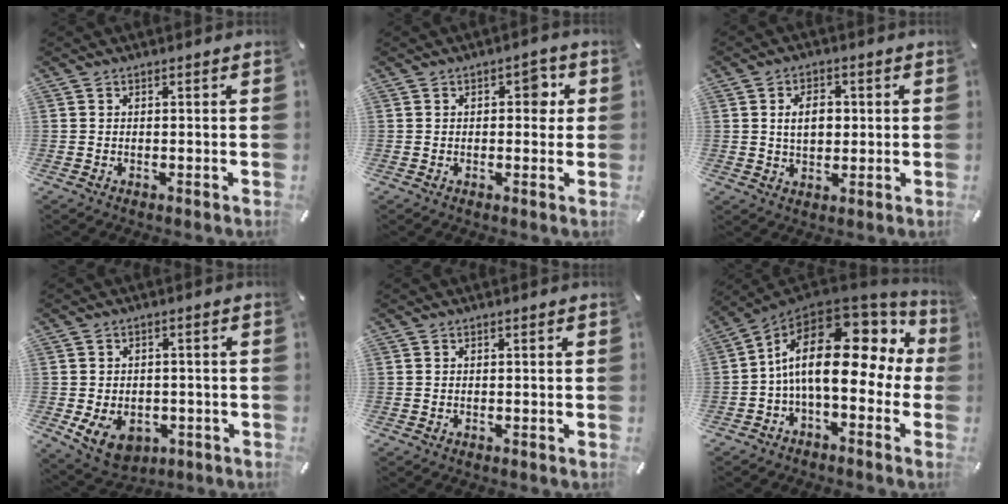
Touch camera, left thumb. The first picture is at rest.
{"total": 4.4, "force": [0.7, 2.5, 3.5], "torque": [-0.032, -0.003, 0.000]}
{"total": 6.3, "force": [0.8, 4.6, 4.3], "torque": [-0.066, 0.002, 0.008]}
{"total": 8.2, "force": [-2.7, 6.1, 4.8], "torque": [-0.093, 0.007, -0.048]}
{"total": 0.0}
{"total": 18.9, "force": [2.7, 8.8, 16.5], "torque": [-0.307, -0.029, 0.040]}